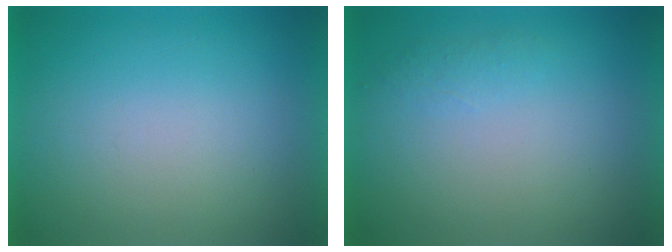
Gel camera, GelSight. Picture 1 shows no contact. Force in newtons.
{"total": 2.1}